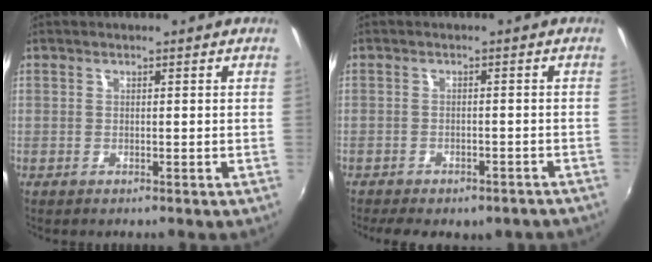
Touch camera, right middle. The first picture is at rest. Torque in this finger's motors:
{"motor_torque": [1.07, -1.07, 0.18, 0.08]}